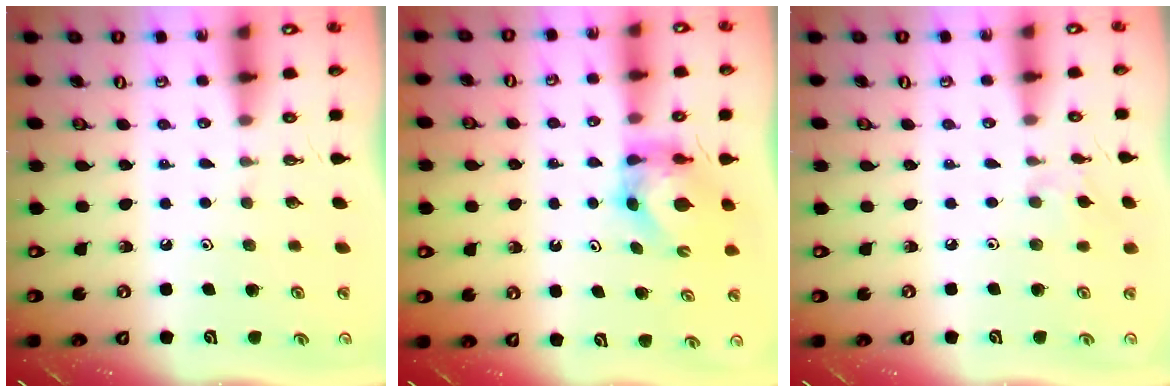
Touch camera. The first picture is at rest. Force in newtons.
{"total": 5.6, "press": 5.6, "slide": 0.1}
{"total": 4.5, "press": 4.4, "slide": 0.7}